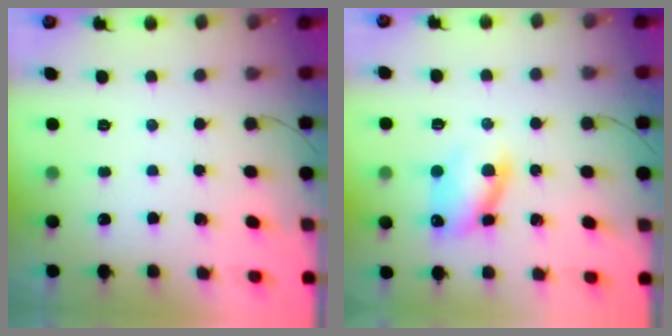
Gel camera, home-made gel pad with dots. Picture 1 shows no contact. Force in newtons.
{"total": 10.2, "press": 10.0, "slide": 1.9}